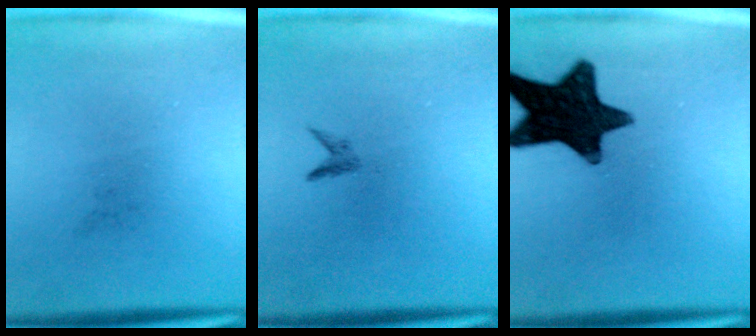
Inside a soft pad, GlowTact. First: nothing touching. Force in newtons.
{"total": 0.8}
{"total": 15.8}